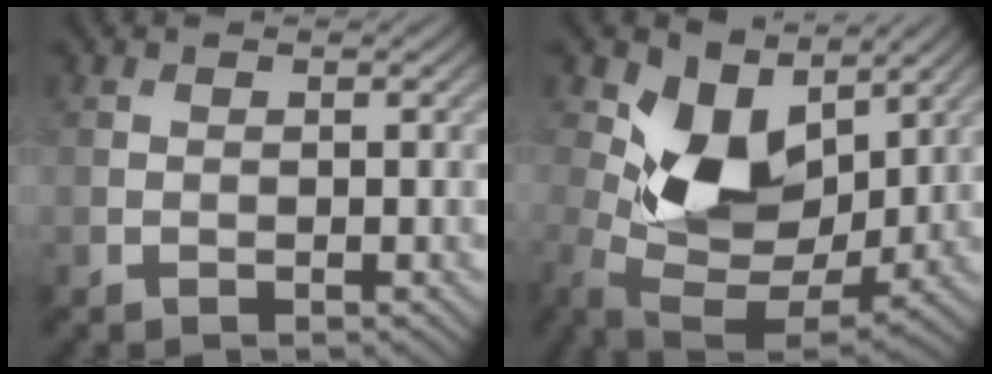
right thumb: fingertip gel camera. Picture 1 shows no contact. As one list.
[{"total": 11.0, "force": [3.2, 7.2, 7.6], "torque": [-0.165, -0.017, 0.060]}]